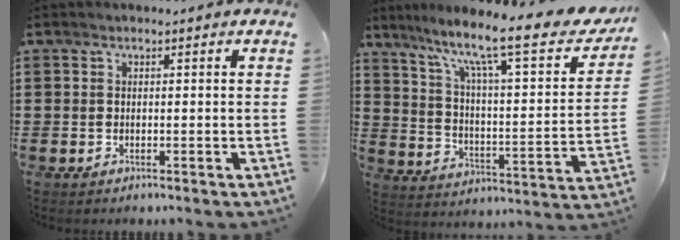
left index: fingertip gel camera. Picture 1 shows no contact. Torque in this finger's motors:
{"motor_torque": [1.04, -1.09, 0.43, 0.21]}